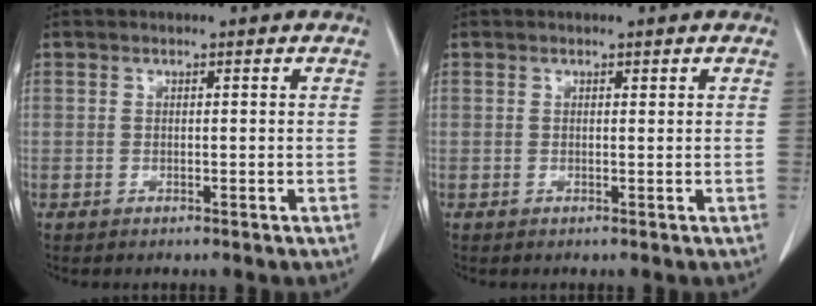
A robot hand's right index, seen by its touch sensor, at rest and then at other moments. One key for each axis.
{"total": 0.0}